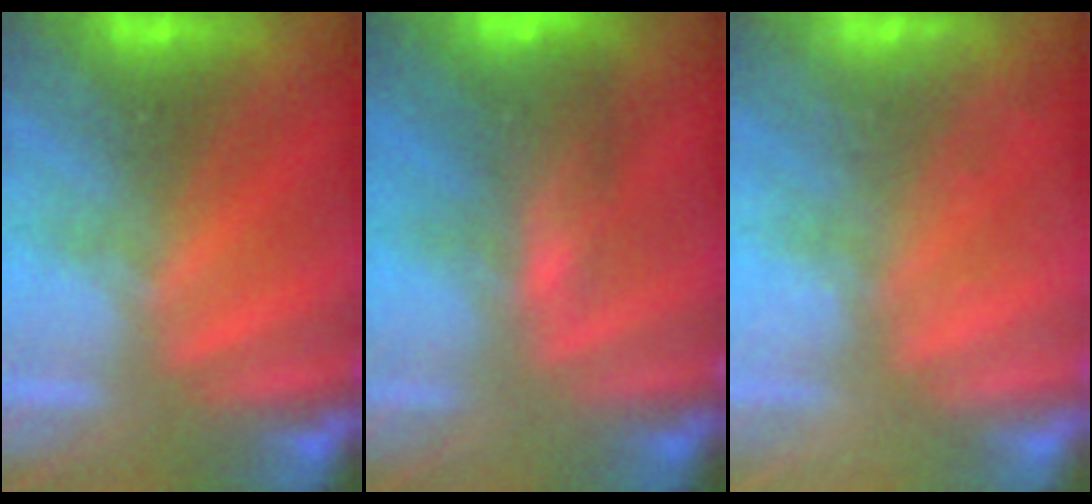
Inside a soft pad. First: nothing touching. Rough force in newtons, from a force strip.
{"total": 8.7}
{"total": 2.4}